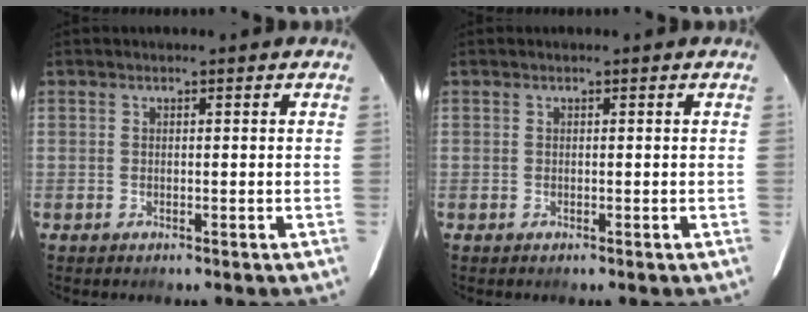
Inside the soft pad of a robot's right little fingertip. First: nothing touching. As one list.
[{"total": 0.0}]